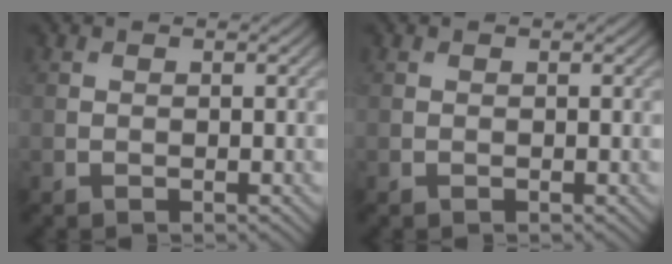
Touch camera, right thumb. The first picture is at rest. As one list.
[{"total": 0.0}]